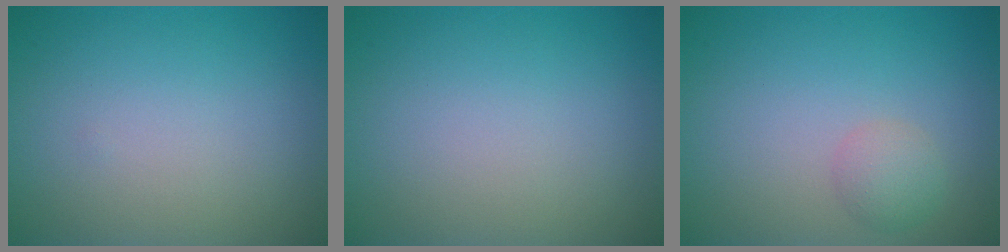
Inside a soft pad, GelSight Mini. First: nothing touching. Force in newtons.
{"total": 0.0}
{"total": 1.7, "press": 1.7, "slide": 0.1}